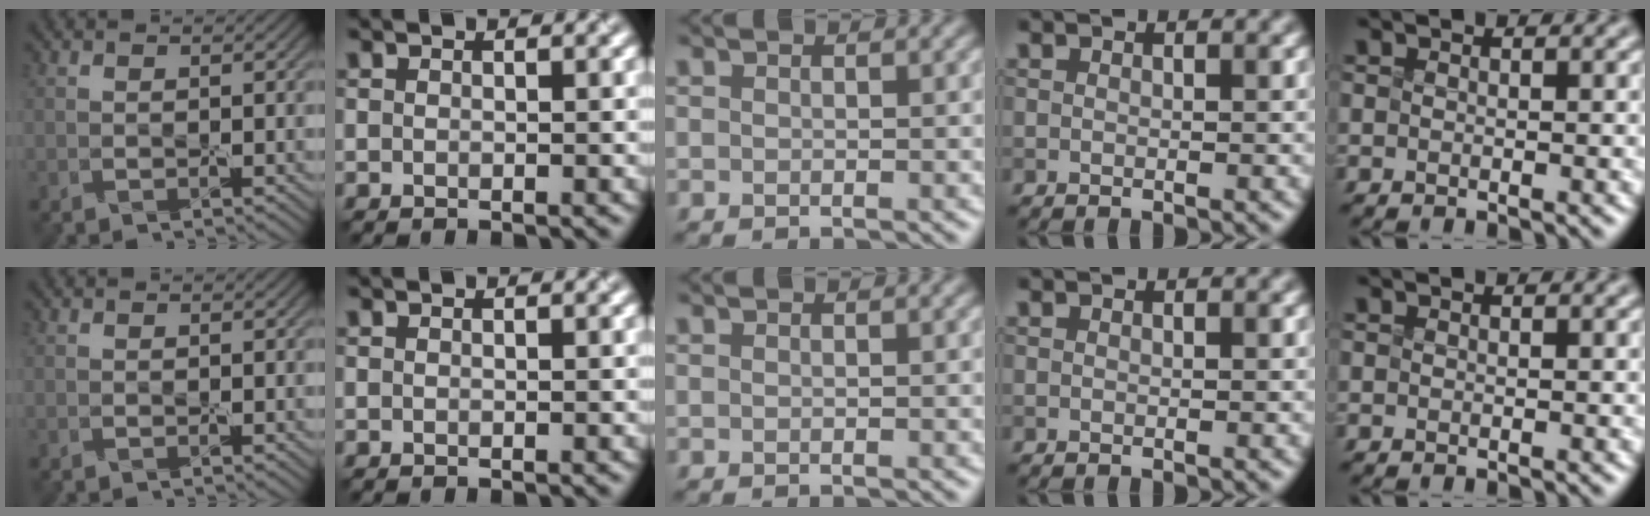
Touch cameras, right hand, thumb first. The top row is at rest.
{}